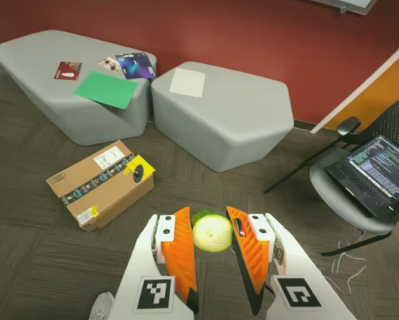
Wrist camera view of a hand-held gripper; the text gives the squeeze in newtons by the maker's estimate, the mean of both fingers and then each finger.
{"total": 8.9, "left": 8.7, "right": 9.1}